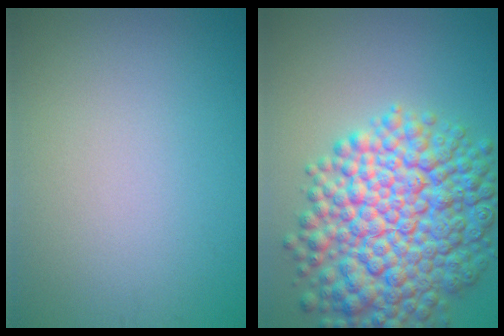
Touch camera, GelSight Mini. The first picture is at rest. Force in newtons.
{"total": 11.7, "press": 11.7, "slide": 0.3}